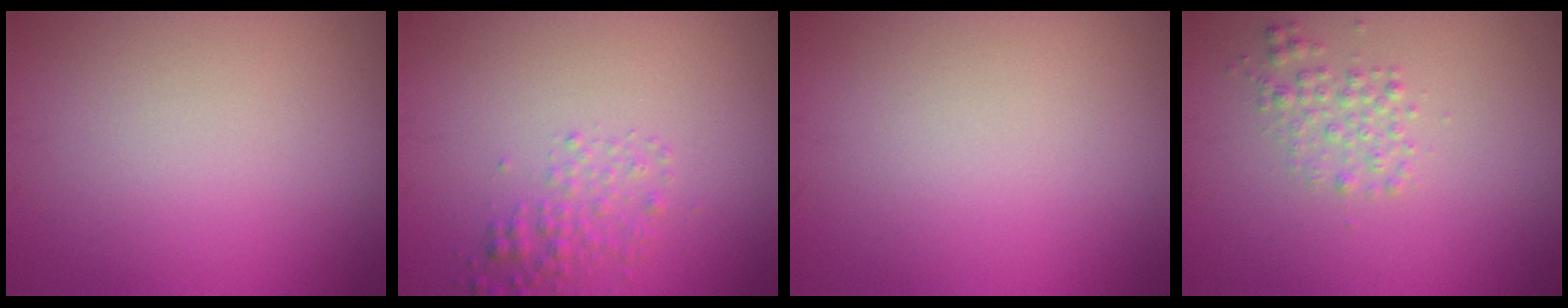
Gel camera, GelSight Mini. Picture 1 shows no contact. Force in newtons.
{"total": 1.8, "press": 1.8, "slide": 0.1}
{"total": 0.0}
{"total": 1.7, "press": 1.7, "slide": 0.1}